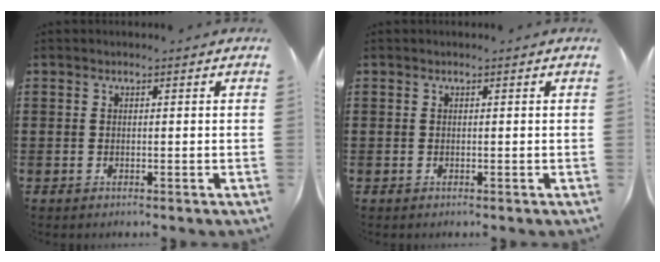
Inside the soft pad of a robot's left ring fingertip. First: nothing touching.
{"total": 0.0}